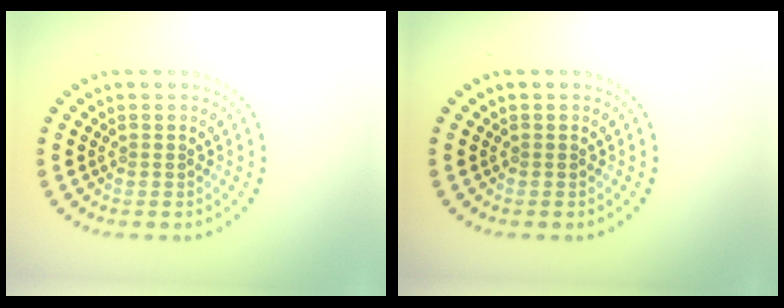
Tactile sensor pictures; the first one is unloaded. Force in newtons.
{"total": 0.0}